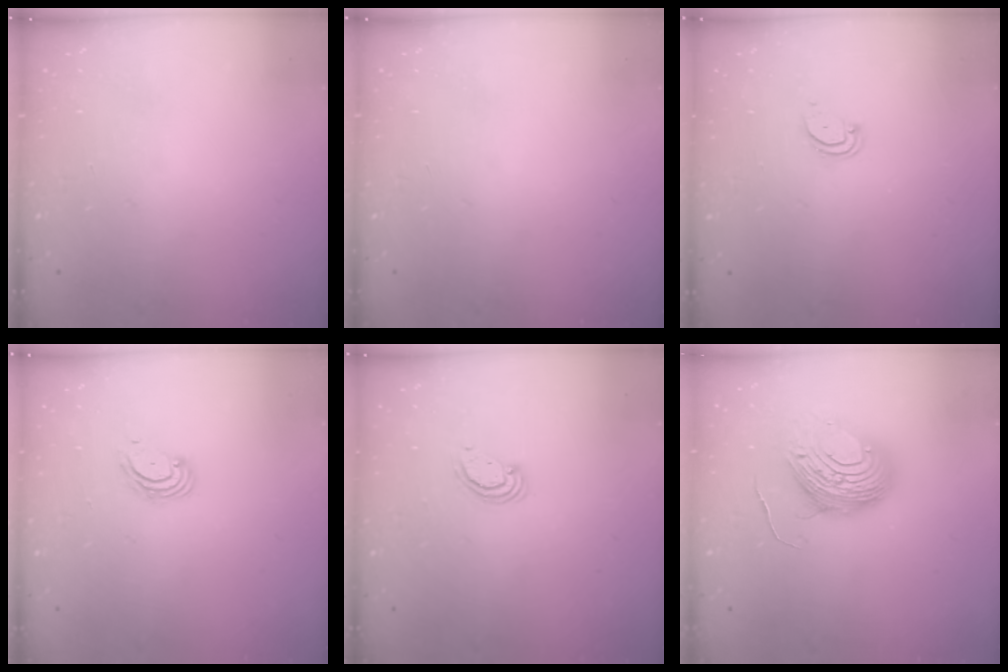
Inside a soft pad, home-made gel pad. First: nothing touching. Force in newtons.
{"total": 0.0}
{"total": 3.0, "press": 3.0, "slide": 0.3}
{"total": 3.3, "press": 3.3, "slide": 0.4}
{"total": 2.3, "press": 2.3, "slide": 0.3}
{"total": 11.8, "press": 11.7, "slide": 1.2}